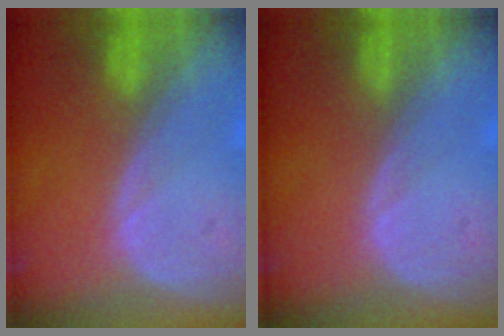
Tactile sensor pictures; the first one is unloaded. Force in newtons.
{"total": 0.0}